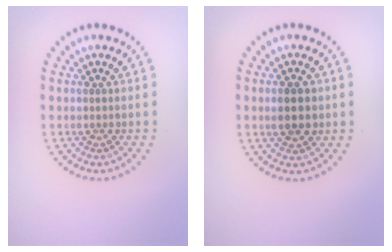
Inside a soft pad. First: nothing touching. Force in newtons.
{"total": 2.7, "press": 2.7, "slide": 0.2}